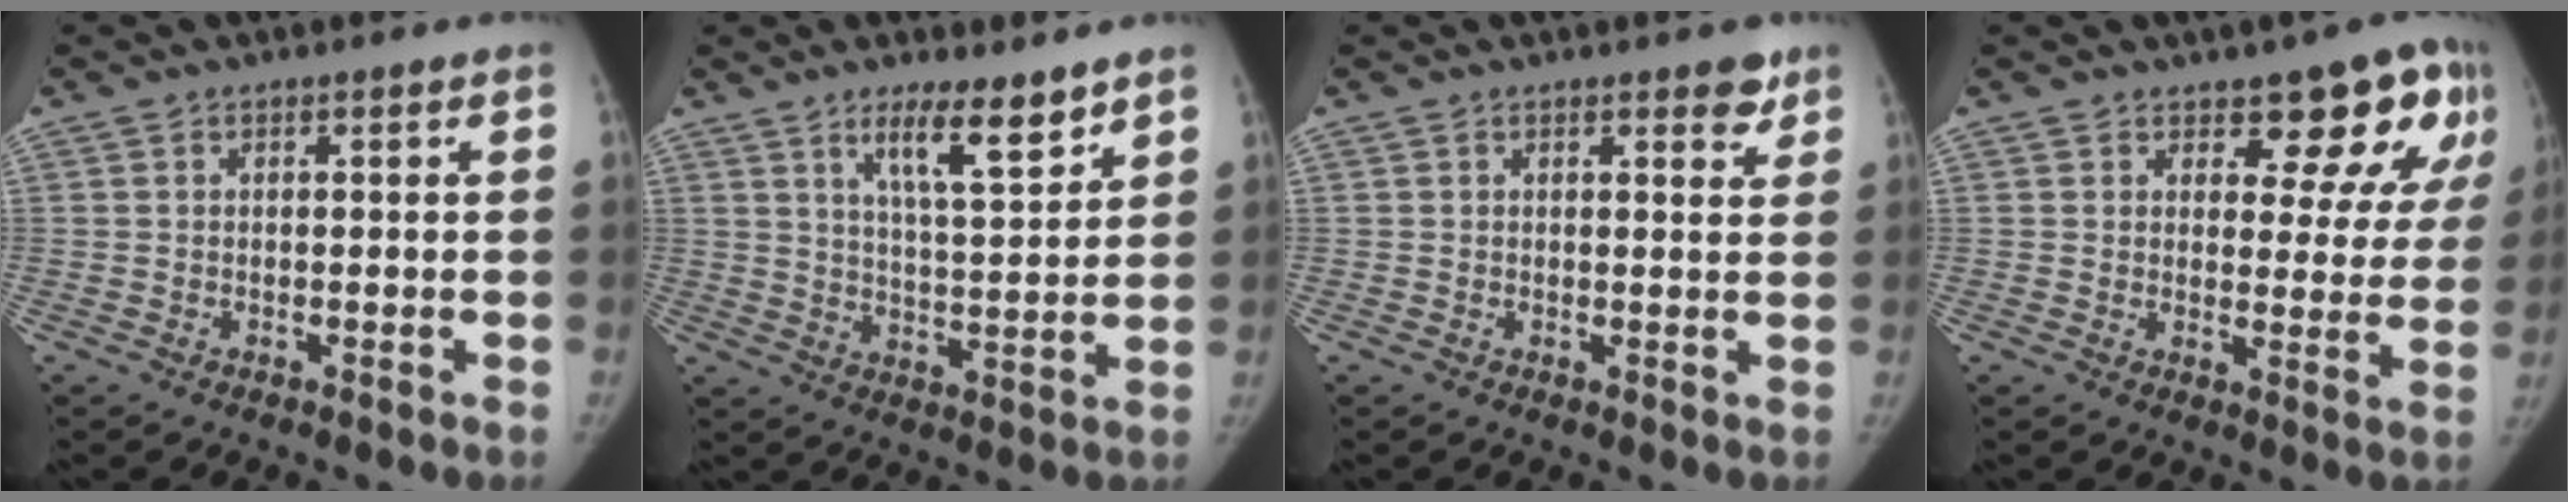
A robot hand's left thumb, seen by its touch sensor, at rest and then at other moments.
{"total": 9.1, "force": [6.3, 1.9, 6.2], "torque": [-0.091, -0.046, 0.109]}
{"total": 3.0, "force": [2.1, 1.3, 1.7], "torque": [-0.002, -0.011, 0.024]}
{"total": 11.5, "force": [7.6, 5.5, 6.6], "torque": [-0.027, -0.043, 0.084]}